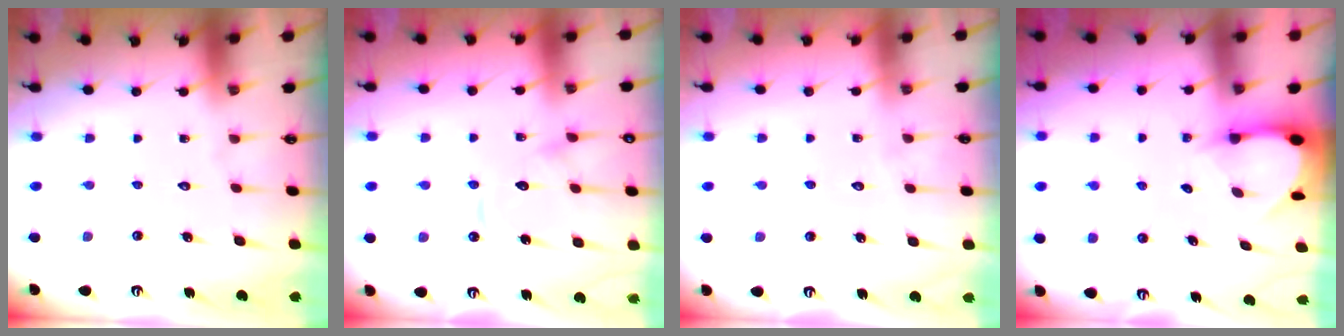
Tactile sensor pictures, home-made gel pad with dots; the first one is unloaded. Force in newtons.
{"total": 11.7, "press": 11.6, "slide": 1.0}
{"total": 3.0, "press": 3.0, "slide": 0.3}
{"total": 2.6, "press": 2.5, "slide": 0.4}